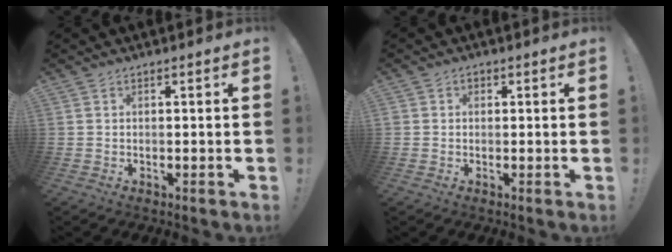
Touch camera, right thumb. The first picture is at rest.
{"total": 1.4, "force": [0.0, 1.4, 0.4], "torque": [-0.013, 0.008, 0.001]}